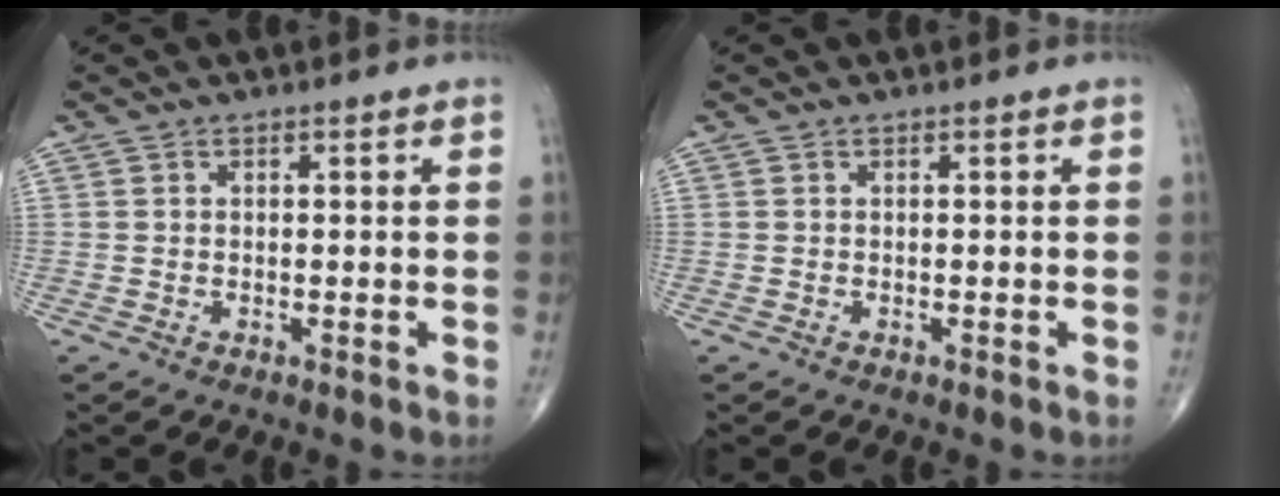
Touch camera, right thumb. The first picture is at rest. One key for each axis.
{"total": 0.0}